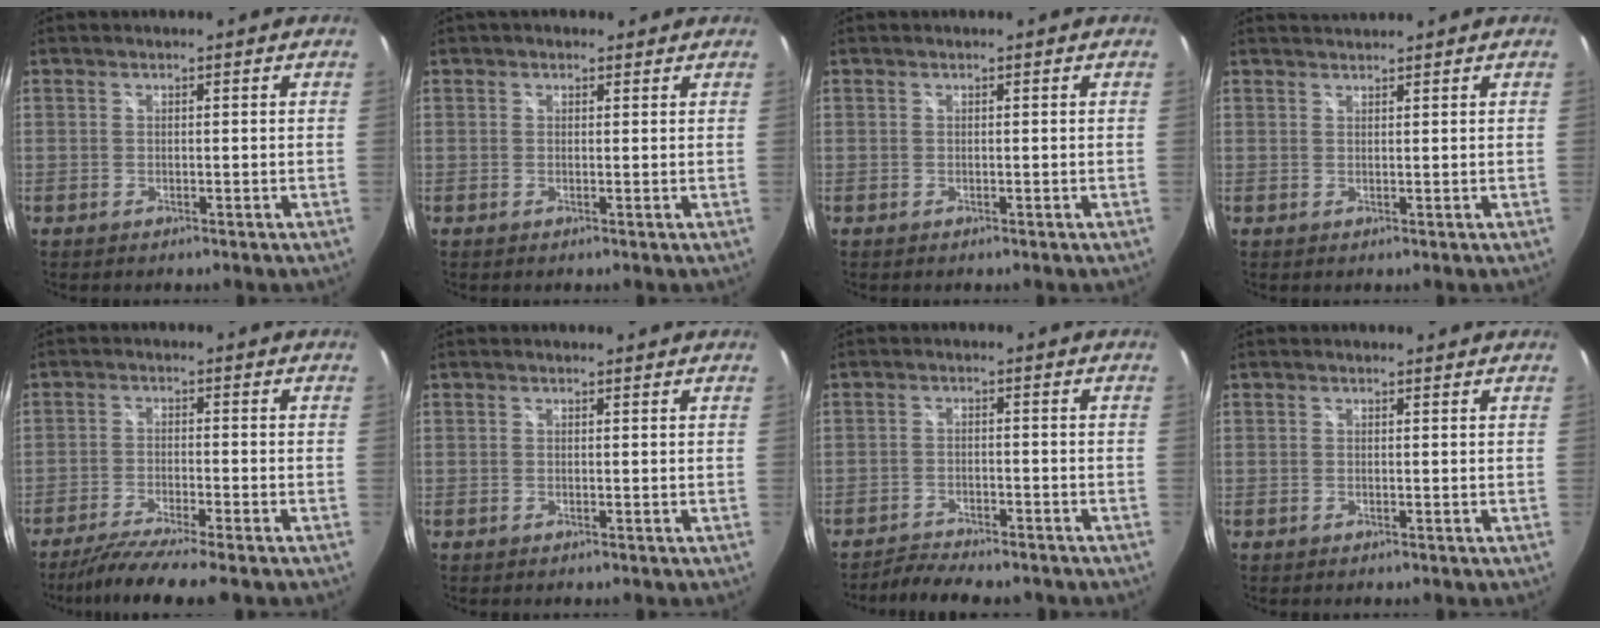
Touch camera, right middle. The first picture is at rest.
{"total": 2.1, "force": [1.4, 1.3, 0.7], "torque": [-0.011, 0.009, 0.017]}
{"total": 0.0}
{"total": 1.8, "force": [1.7, -0.2, 0.1], "torque": [-0.002, 0.003, 0.030]}
{"total": 8.0, "force": [-6.8, -0.6, 4.2], "torque": [-0.097, -0.022, -0.116]}
{"total": 0.8, "force": [0.8, 0.0, 0.0], "torque": [-0.006, 0.000, 0.007]}
{"total": 6.4, "force": [-5.9, 1.3, 2.1], "torque": [-0.060, -0.013, -0.095]}
{"total": 1.0, "force": [1.0, 0.0, 0.1], "torque": [-0.007, 0.000, 0.008]}